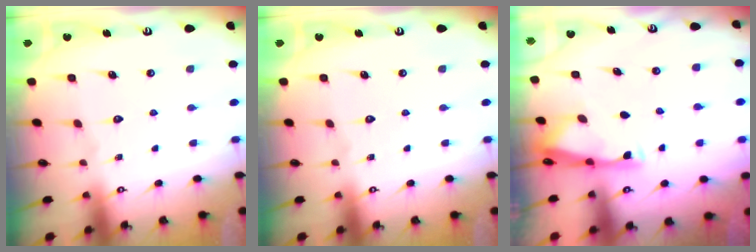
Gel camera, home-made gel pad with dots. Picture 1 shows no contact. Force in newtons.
{"total": 0.0}
{"total": 2.9, "press": 2.9, "slide": 0.6}